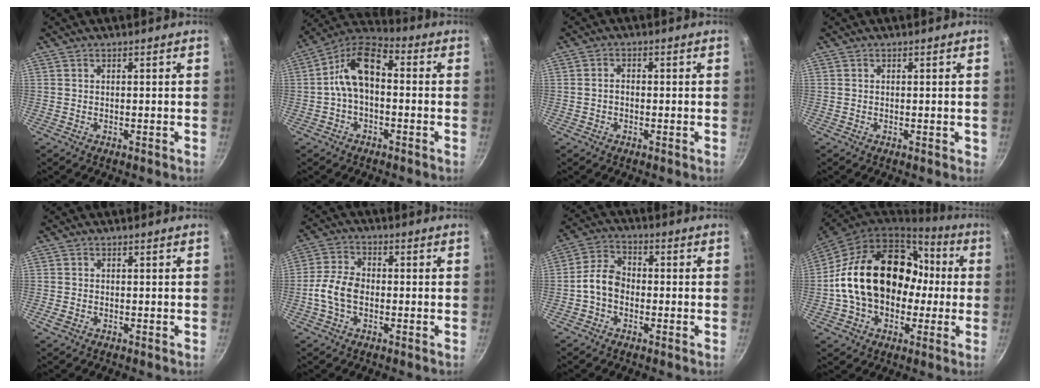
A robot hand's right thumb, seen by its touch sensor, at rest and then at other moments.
{"total": 11.0, "force": [-0.2, 6.4, 8.9], "torque": [-0.151, 0.043, -0.019]}
{"total": 1.9, "force": [-0.4, 1.4, 1.2], "torque": [-0.017, 0.012, -0.008]}
{"total": 0.7, "force": [0.0, 0.4, 0.6], "torque": [-0.003, 0.001, -0.001]}
{"total": 1.6, "force": [-0.7, 1.2, 0.9], "torque": [-0.016, -0.001, -0.013]}
{"total": 7.6, "force": [-1.5, 5.1, 5.4], "torque": [-0.098, 0.027, -0.038]}
{"total": 6.4, "force": [-1.4, 4.6, 4.3], "torque": [-0.066, 0.028, -0.041]}
{"total": 24.8, "force": [0.5, 18.0, 17.1], "torque": [-0.273, 0.062, 0.017]}